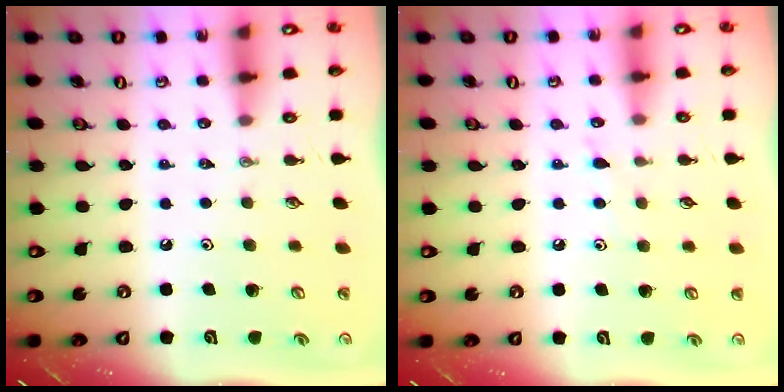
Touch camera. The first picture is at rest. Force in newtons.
{"total": 5.0, "press": 4.9, "slide": 0.6}